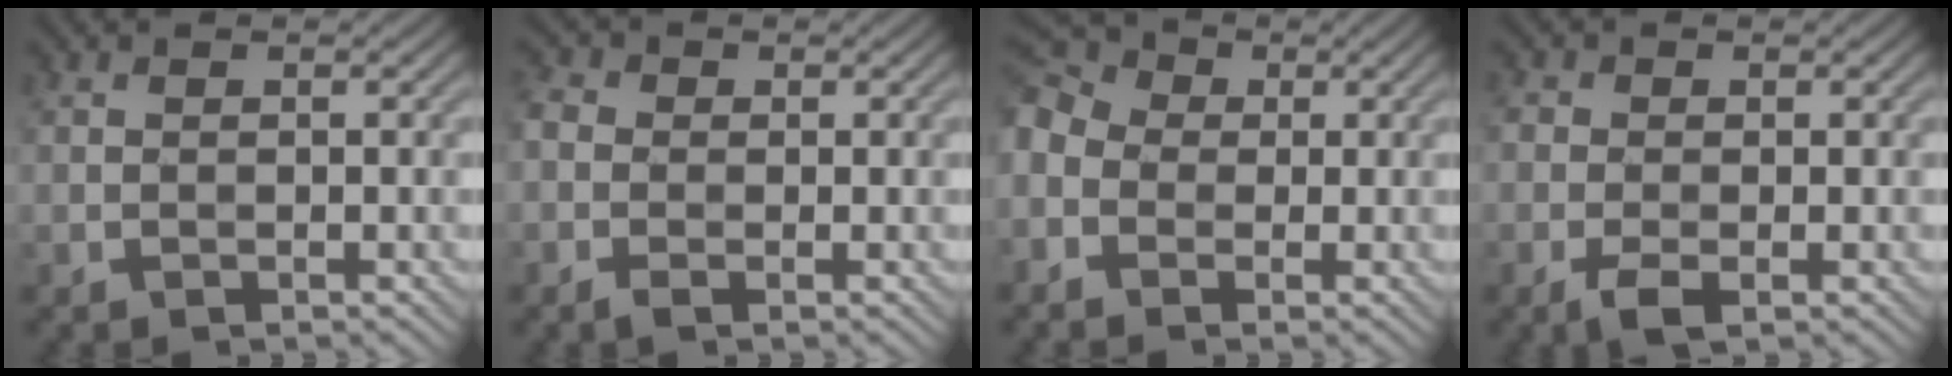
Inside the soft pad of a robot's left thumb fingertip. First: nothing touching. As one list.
[{"total": 2.7, "force": [-0.8, 2.0, 1.6], "torque": [-0.042, 0.001, -0.027]}, {"total": 7.7, "force": [-1.4, 6.3, 4.3], "torque": [-0.138, 0.002, -0.040]}, {"total": 2.9, "force": [-1.3, 1.6, 2.0], "torque": [-0.047, -0.001, -0.029]}]